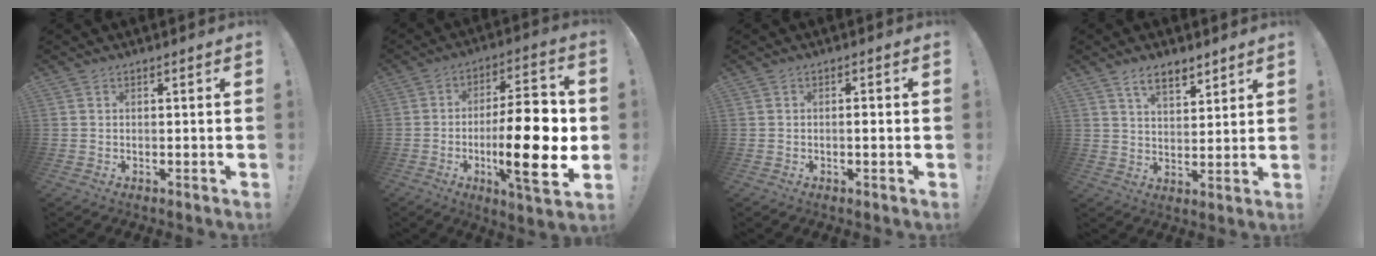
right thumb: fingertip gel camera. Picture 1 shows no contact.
{"total": 20.6, "force": [-3.1, 6.1, 19.4], "torque": [-0.296, 0.006, -0.048]}
{"total": 1.7, "force": [-0.3, 0.4, 1.7], "torque": [-0.022, 0.000, -0.009]}
{"total": 7.2, "force": [5.3, 3.1, 3.9], "torque": [-0.065, -0.024, 0.096]}